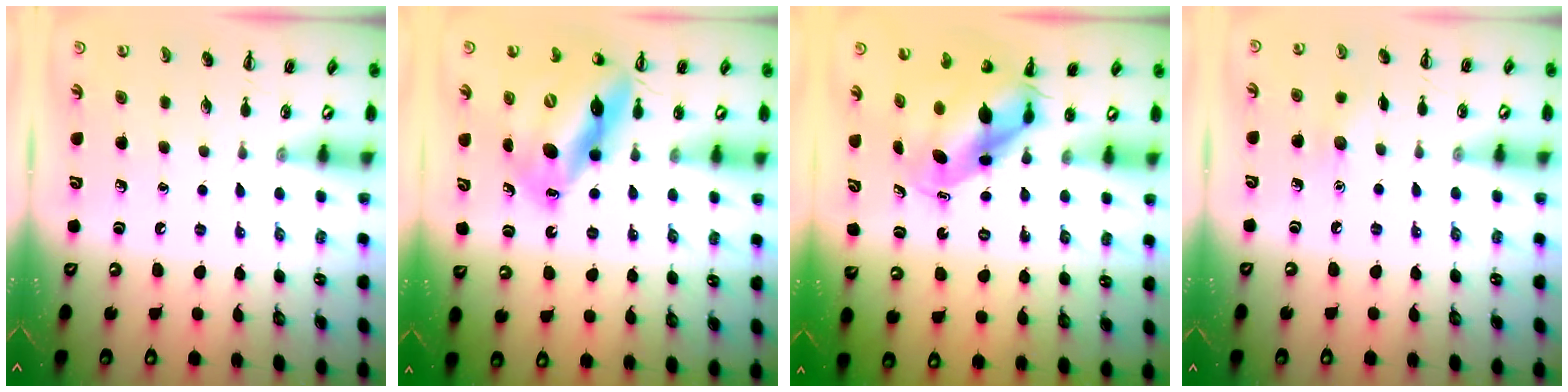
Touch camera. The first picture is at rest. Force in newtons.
{"total": 15.7, "press": 14.9, "slide": 4.8}
{"total": 5.4, "press": 5.2, "slide": 1.4}
{"total": 5.6, "press": 5.4, "slide": 1.5}